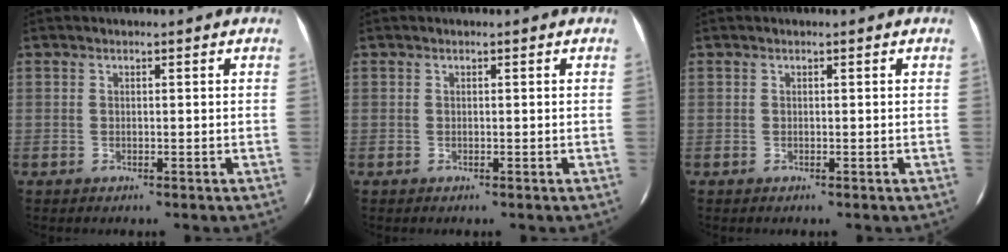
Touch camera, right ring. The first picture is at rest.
{"total": 0.0}
{"total": 0.0}